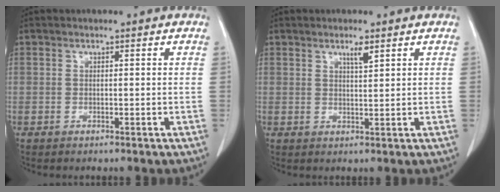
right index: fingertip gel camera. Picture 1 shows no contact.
{"total": 2.1, "force": [1.4, 0.2, 1.6], "torque": [-0.030, -0.003, 0.025]}